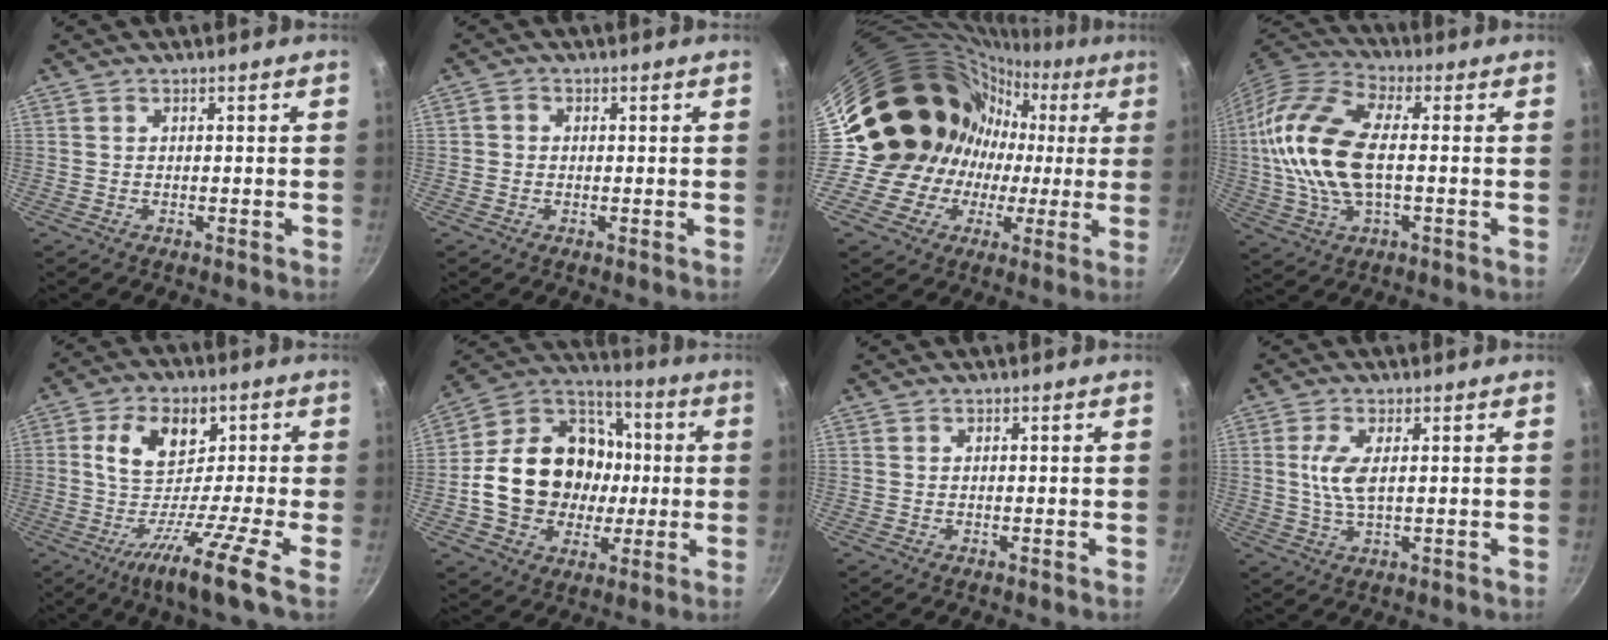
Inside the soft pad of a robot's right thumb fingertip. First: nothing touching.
{"total": 1.4, "force": [-0.1, 1.3, 0.5], "torque": [-0.008, 0.005, -0.005]}
{"total": 20.9, "force": [2.4, 19.2, 7.9], "torque": [-0.113, 0.046, 0.045]}
{"total": 18.2, "force": [0.3, 9.1, 15.8], "torque": [-0.321, 0.026, -0.010]}
{"total": 12.7, "force": [-3.6, 3.7, 11.7], "torque": [-0.191, 0.013, -0.087]}
{"total": 22.6, "force": [-1.0, 18.6, 12.7], "torque": [-0.192, 0.042, -0.011]}
{"total": 0.0}
{"total": 5.5, "force": [0.9, 2.0, 5.0], "torque": [-0.110, -0.001, 0.019]}